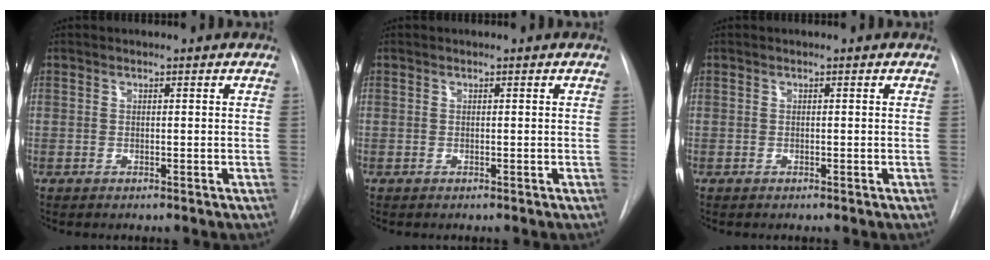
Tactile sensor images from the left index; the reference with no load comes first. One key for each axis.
{"total": 0.0}
{"total": 0.0}